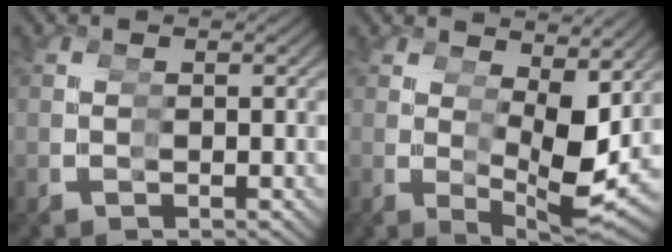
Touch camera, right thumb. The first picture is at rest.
{"total": 6.6, "force": [1.0, 3.0, 5.8], "torque": [-0.098, -0.019, 0.024]}